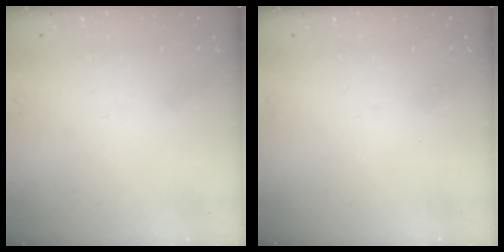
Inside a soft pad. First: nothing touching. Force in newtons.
{"total": 0.0}